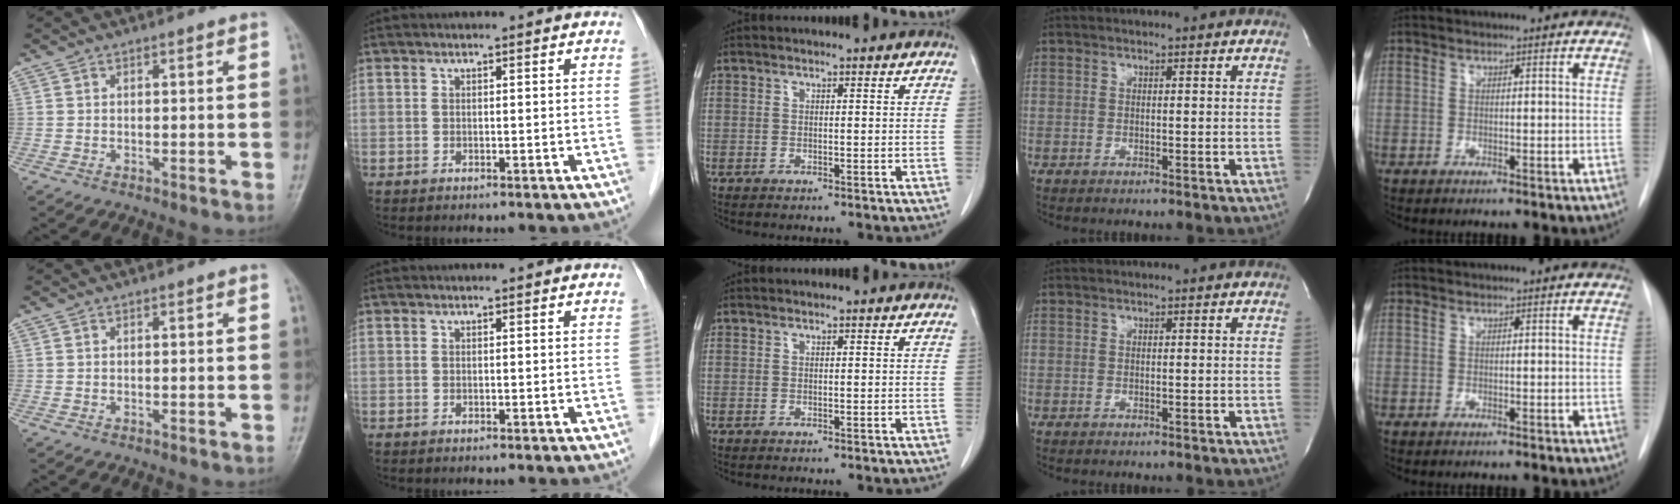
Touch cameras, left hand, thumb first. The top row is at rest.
{}